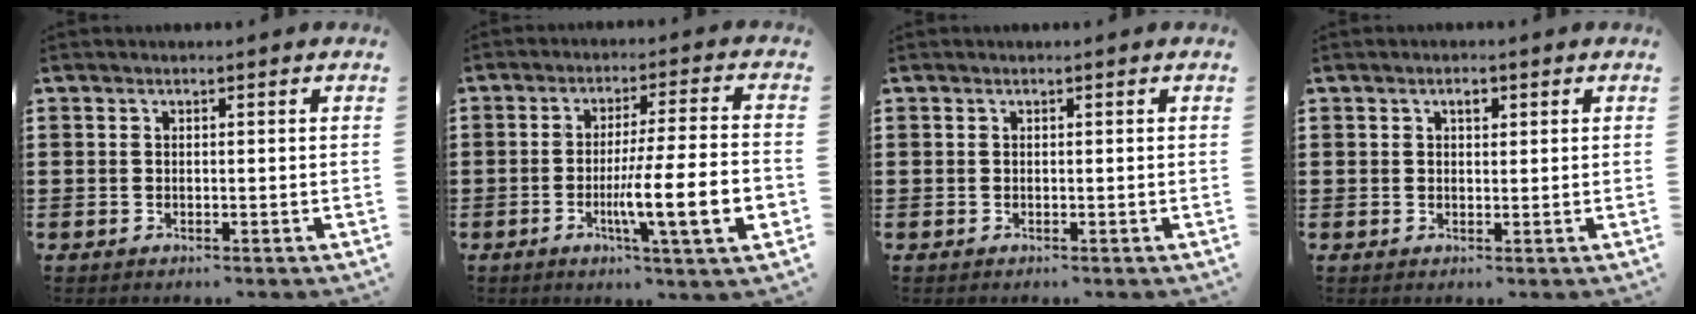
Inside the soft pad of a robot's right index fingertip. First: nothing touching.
{"total": 12.1, "force": [-3.3, 0.9, 11.6], "torque": [-0.198, -0.016, -0.061]}
{"total": 0.0}
{"total": 1.3, "force": [0.6, 0.8, 0.9], "torque": [-0.020, 0.007, 0.010]}